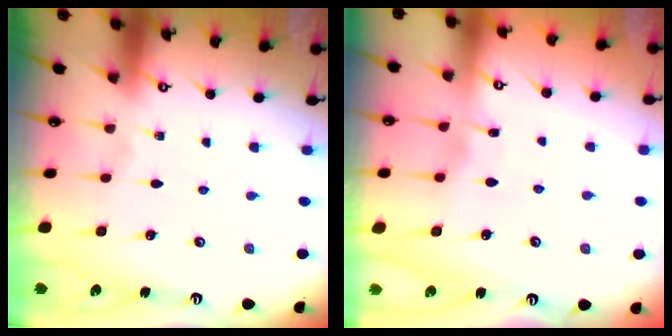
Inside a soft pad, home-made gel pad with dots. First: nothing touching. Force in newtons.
{"total": 3.6, "press": 3.6, "slide": 0.4}